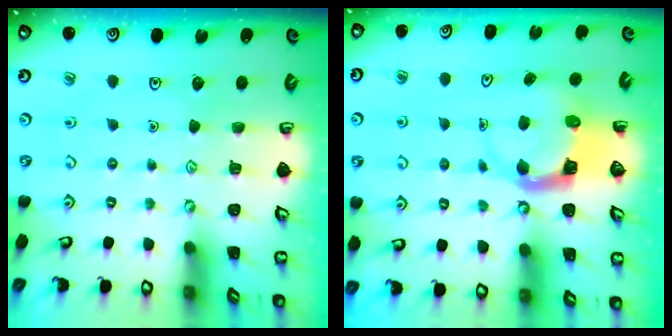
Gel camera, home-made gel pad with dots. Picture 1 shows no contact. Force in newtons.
{"total": 4.0, "press": 4.0, "slide": 0.3}